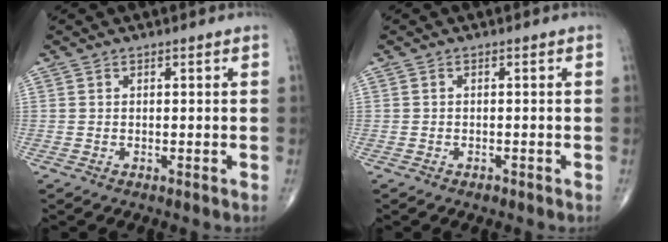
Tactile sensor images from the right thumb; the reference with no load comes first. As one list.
[{"total": 0.8, "force": [-0.5, 0.4, 0.3], "torque": [-0.004, 0.000, -0.009]}]